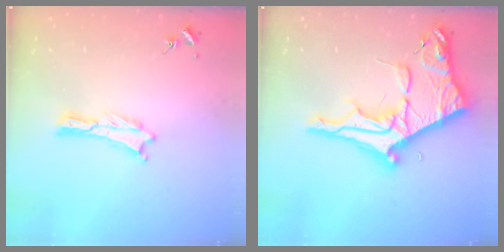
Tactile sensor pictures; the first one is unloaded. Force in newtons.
{"total": 11.6, "press": 11.6, "slide": 1.1}